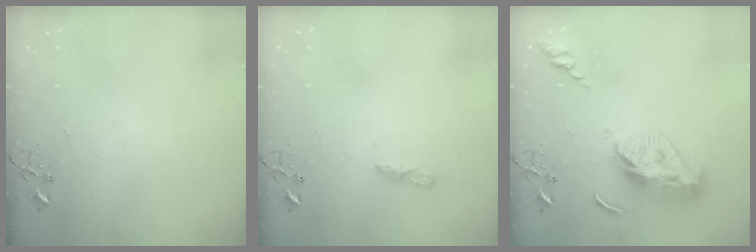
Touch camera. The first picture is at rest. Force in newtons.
{"total": 5.3, "press": 5.3, "slide": 0.7}
{"total": 13.4, "press": 13.4, "slide": 1.2}